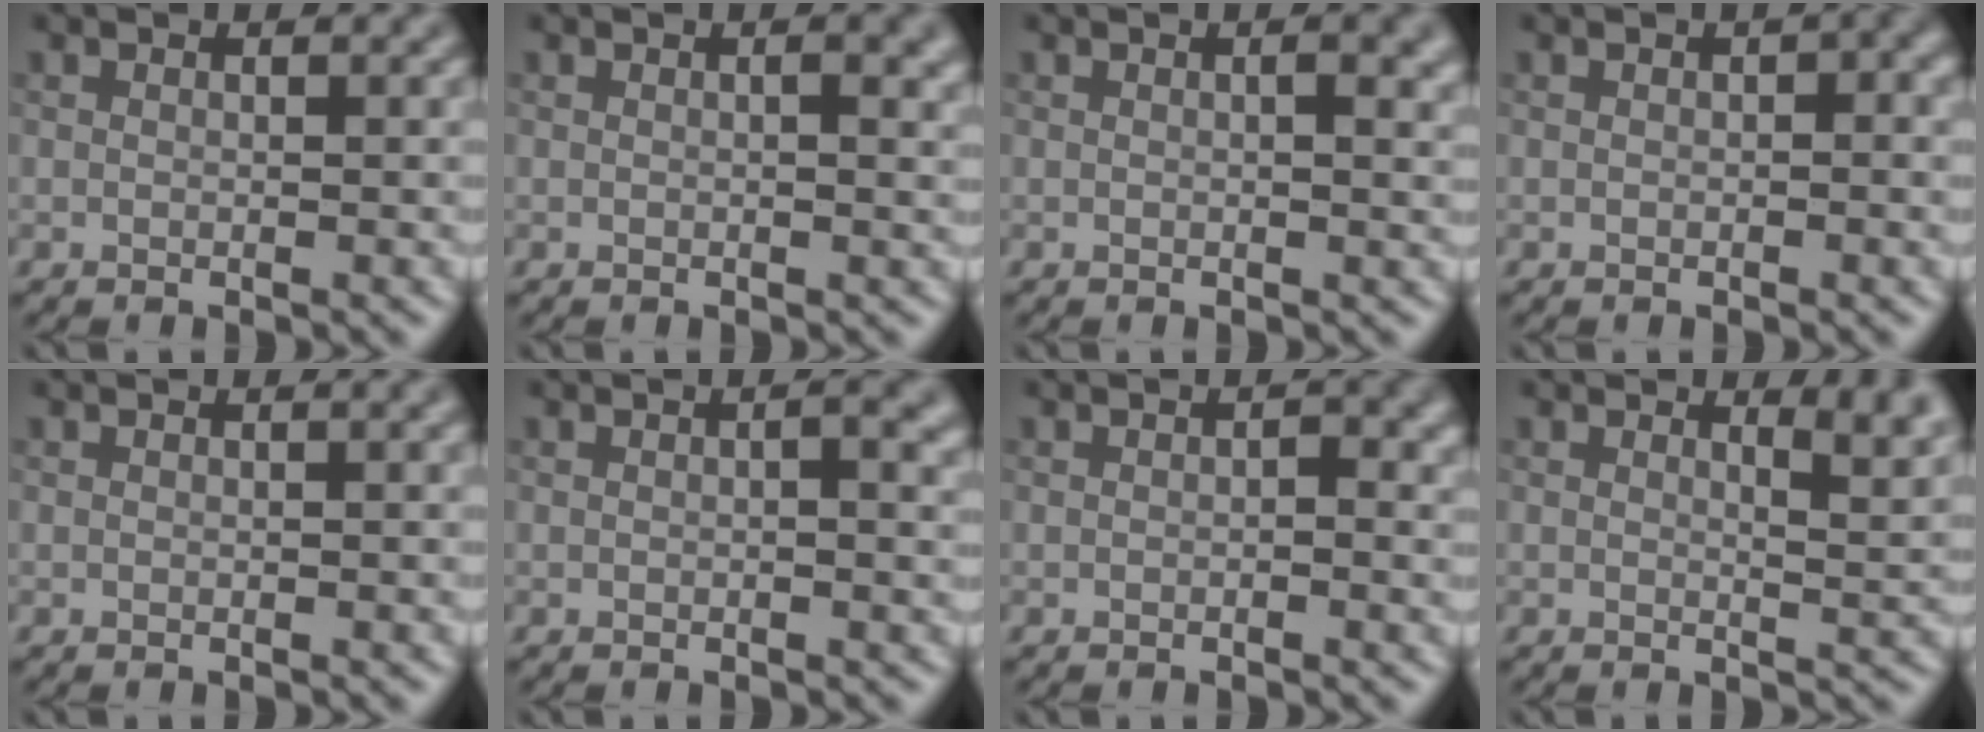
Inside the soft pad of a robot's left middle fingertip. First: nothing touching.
{"total": 1.9, "force": [0.3, 0.5, 1.8], "torque": [-0.023, 0.001, 0.004]}
{"total": 2.3, "force": [0.5, 0.7, 2.2], "torque": [-0.027, 0.002, 0.006]}
{"total": 1.8, "force": [0.3, 0.7, 1.6], "torque": [-0.019, 0.004, 0.004]}
{"total": 0.6, "force": [0.1, 0.1, 0.6], "torque": [-0.009, 0.003, 0.001]}
{"total": 2.1, "force": [0.4, 0.5, 2.0], "torque": [-0.026, 0.002, 0.003]}
{"total": 1.2, "force": [0.0, 0.5, 1.1], "torque": [-0.013, -0.001, 0.001]}
{"total": 4.2, "force": [2.5, 1.5, 3.0], "torque": [-0.020, 0.003, 0.030]}